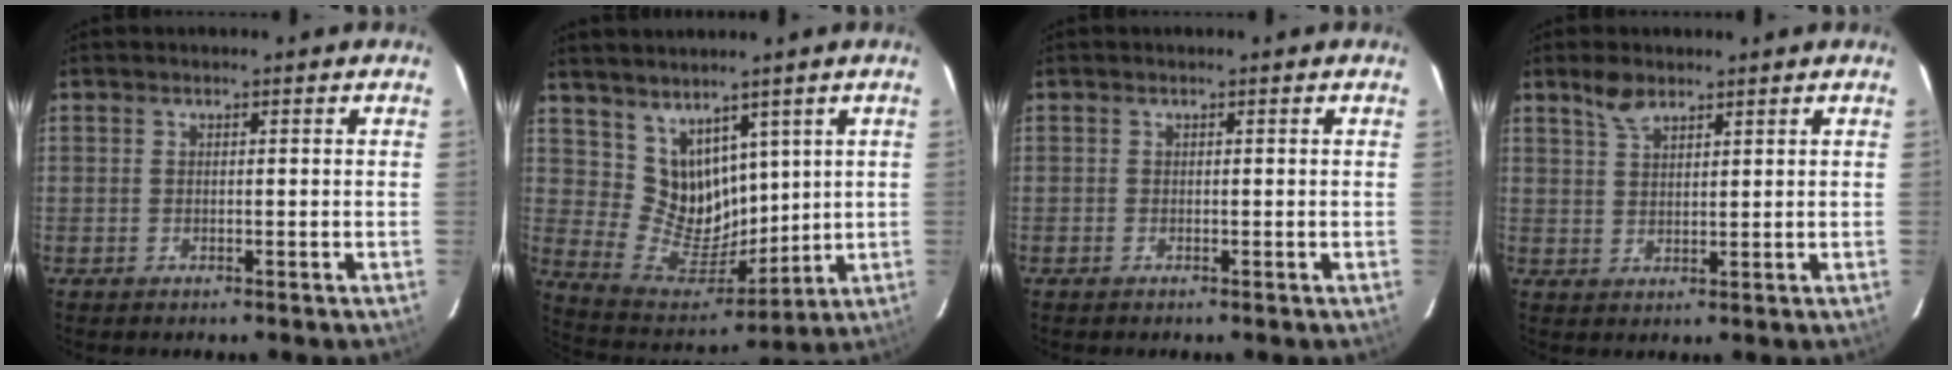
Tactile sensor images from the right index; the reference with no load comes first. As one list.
[{"total": 11.1, "force": [6.3, 8.1, 4.2], "torque": [-0.076, -0.010, 0.142]}, {"total": 0.0}, {"total": 3.8, "force": [2.9, 1.6, 1.9], "torque": [-0.035, 0.006, 0.057]}]